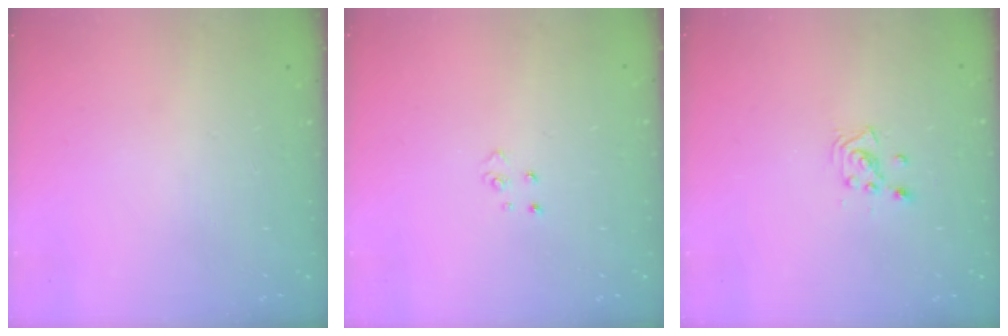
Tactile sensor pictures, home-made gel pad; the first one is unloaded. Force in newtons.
{"total": 2.6, "press": 2.6, "slide": 0.3}
{"total": 3.4, "press": 3.4, "slide": 0.3}